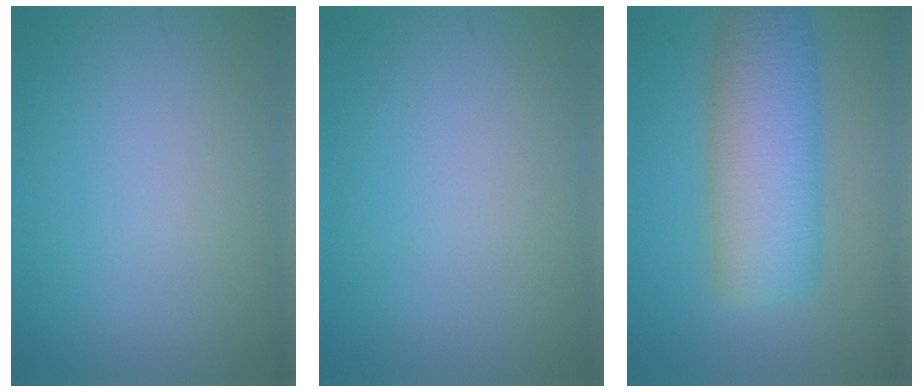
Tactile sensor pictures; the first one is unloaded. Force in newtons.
{"total": 0.0}
{"total": 9.1, "press": 9.1, "slide": 0.3}